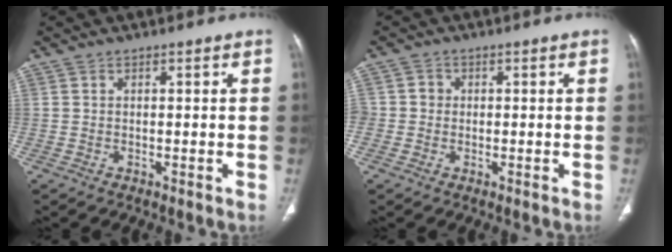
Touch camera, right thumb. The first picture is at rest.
{"total": 3.1, "force": [-0.1, 3.0, 0.9], "torque": [0.004, 0.009, -0.003]}